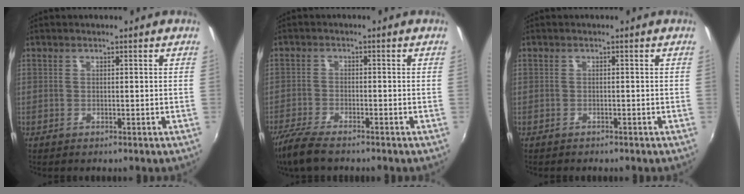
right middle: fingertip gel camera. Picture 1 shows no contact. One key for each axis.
{"total": 7.3, "fx": -5.9, "fy": 1.4, "fz": 4.0, "tx": -0.110, "ty": -0.027, "tz": -0.113}
{"total": 0.9, "fx": -0.7, "fy": 0.4, "fz": 0.0, "tx": -0.005, "ty": -0.001, "tz": -0.013}